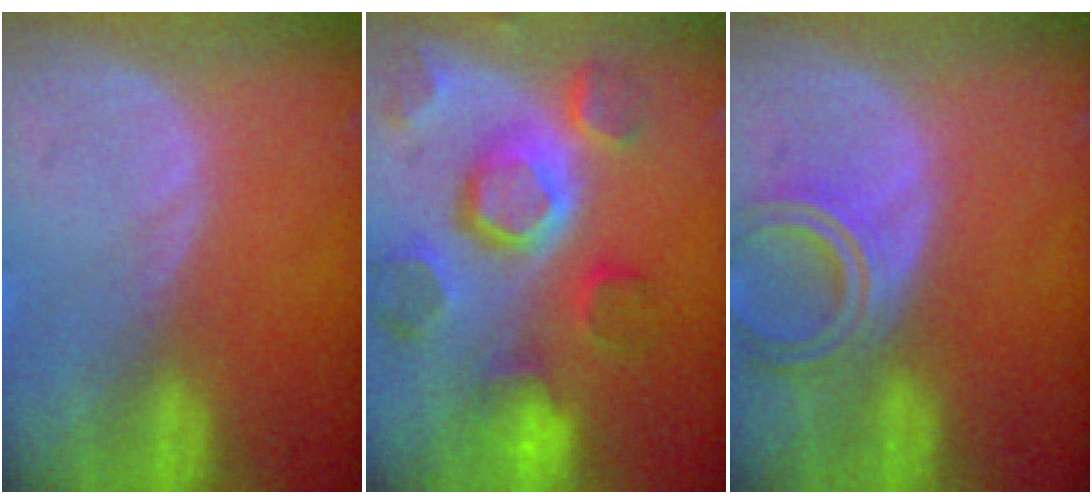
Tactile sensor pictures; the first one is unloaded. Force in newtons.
{"total": 11.4, "press": 10.1, "slide": 5.4}
{"total": 5.9, "press": 5.3, "slide": 2.6}